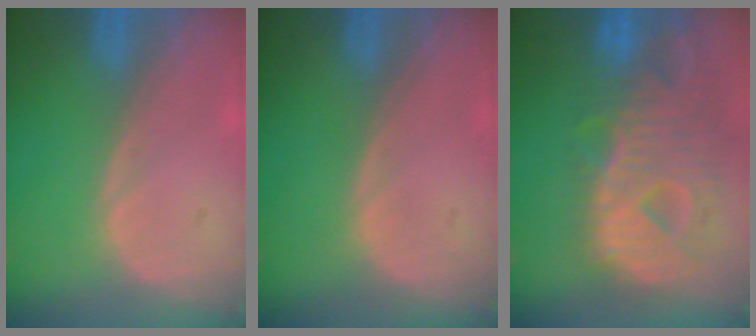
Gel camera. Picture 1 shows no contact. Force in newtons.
{"total": 0.0}
{"total": 12.8, "press": 10.8, "slide": 6.8}